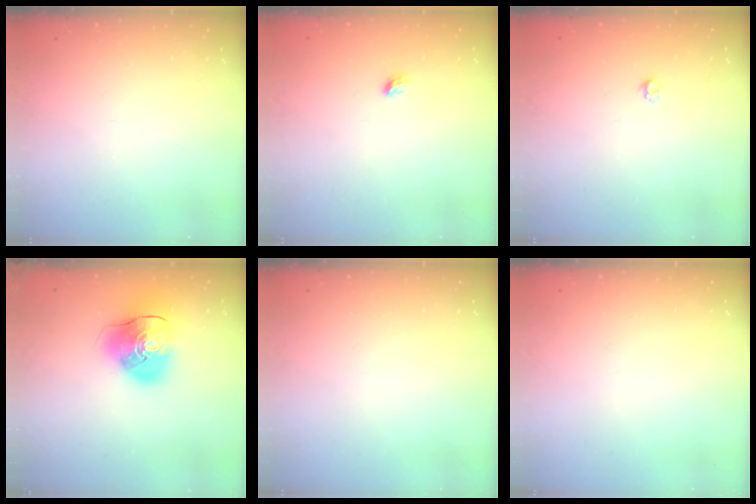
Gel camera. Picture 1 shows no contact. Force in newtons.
{"total": 3.7, "press": 3.6, "slide": 0.8}
{"total": 3.2, "press": 3.2, "slide": 0.3}
{"total": 12.5, "press": 12.3, "slide": 2.1}
{"total": 0.0}
{"total": 0.0}